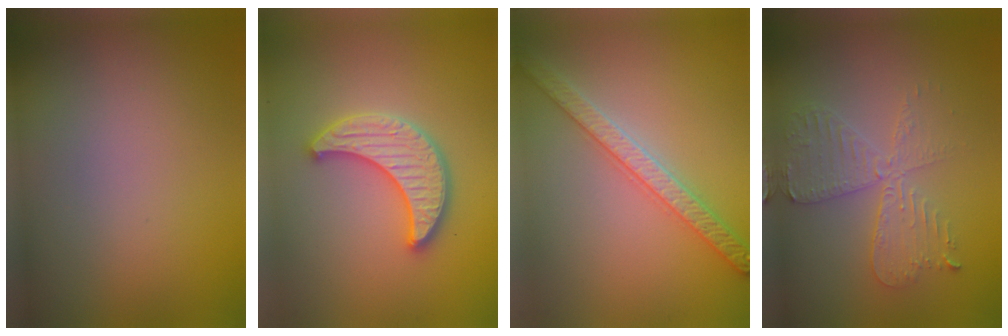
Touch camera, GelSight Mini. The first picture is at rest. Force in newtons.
{"total": 4.8, "press": 4.8, "slide": 0.8}
{"total": 3.6, "press": 3.5, "slide": 0.7}
{"total": 4.1, "press": 3.6, "slide": 1.9}